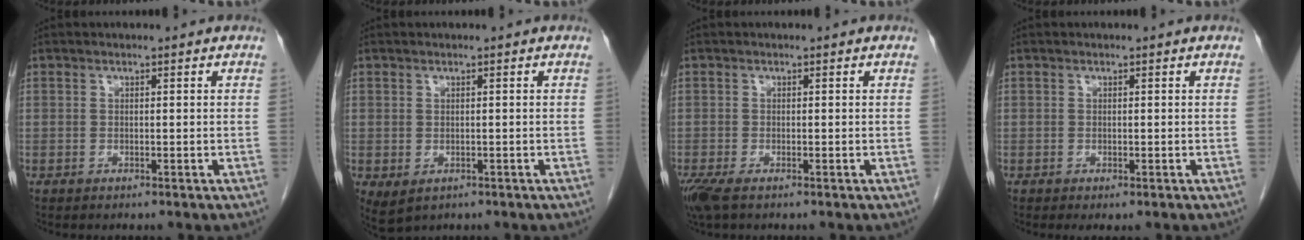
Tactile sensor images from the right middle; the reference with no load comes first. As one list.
[{"total": 3.1, "force": [-1.1, 2.1, 2.0], "torque": [-0.043, -0.011, -0.006]}, {"total": 3.1, "force": [-1.9, 1.0, 2.2], "torque": [-0.050, -0.011, -0.034]}, {"total": 0.8, "force": [-0.4, 0.3, 0.7], "torque": [-0.009, -0.004, -0.001]}]